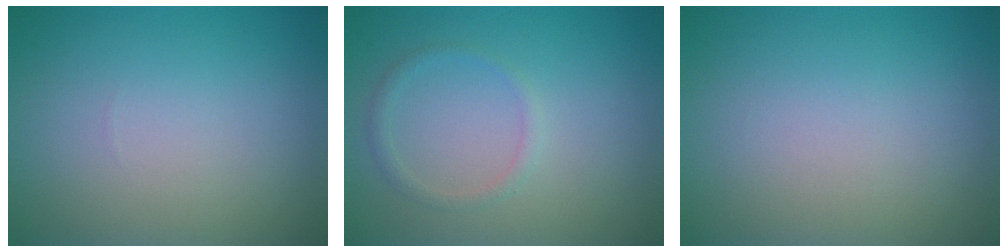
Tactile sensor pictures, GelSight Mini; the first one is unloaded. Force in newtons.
{"total": 1.1, "press": 1.1, "slide": 0.0}
{"total": 0.0}